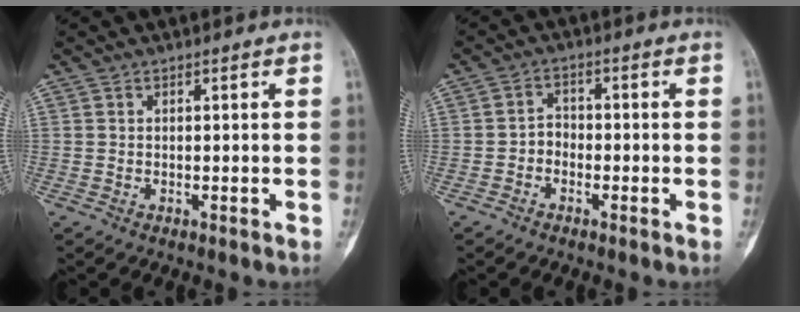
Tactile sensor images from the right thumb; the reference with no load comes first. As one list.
[{"total": 2.6, "force": [-1.3, 2.0, 1.1], "torque": [0.003, 0.013, -0.034]}]